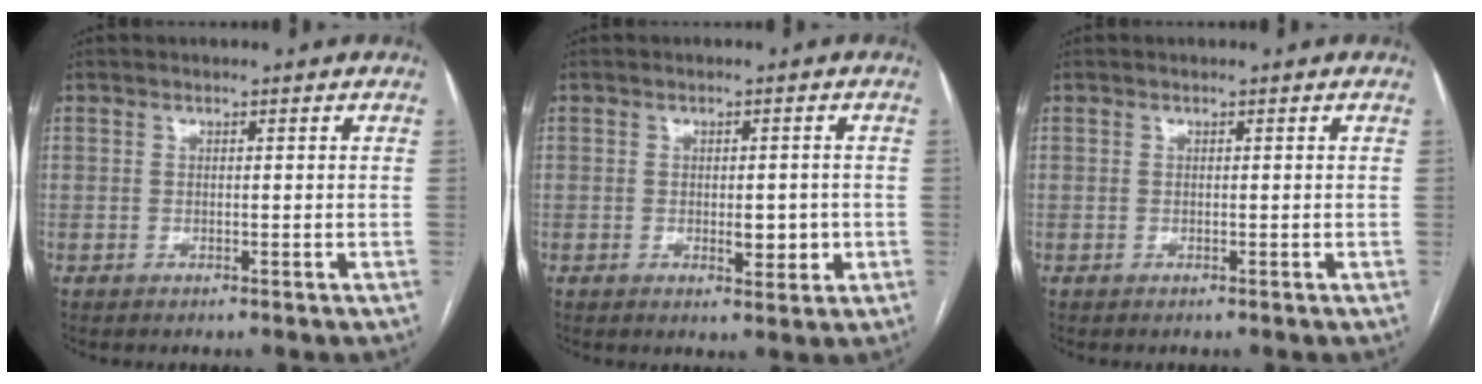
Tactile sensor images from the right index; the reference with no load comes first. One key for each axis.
{"total": 3.6, "fx": -0.6, "fy": 1.6, "fz": 3.1, "tx": -0.041, "ty": -0.001, "tz": -0.003}
{"total": 0.0}